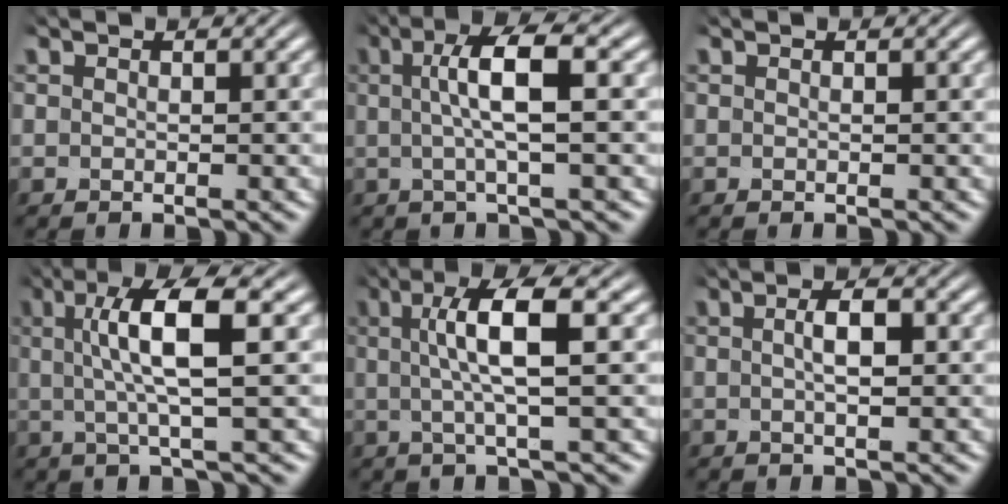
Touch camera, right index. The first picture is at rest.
{"total": 5.7, "force": [0.7, 1.4, 5.5], "torque": [-0.102, 0.011, 0.005]}
{"total": 0.0}
{"total": 7.0, "force": [1.5, 1.6, 6.6], "torque": [-0.128, 0.006, 0.019]}
{"total": 6.3, "force": [1.2, 1.3, 6.0], "torque": [-0.117, 0.008, 0.014]}
{"total": 2.9, "force": [0.1, 1.0, 2.7], "torque": [-0.040, 0.006, -0.005]}